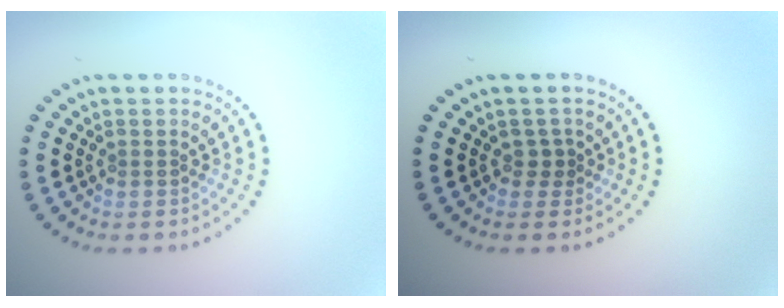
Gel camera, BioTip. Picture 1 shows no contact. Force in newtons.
{"total": 1.0, "press": 0.8, "slide": 0.5}